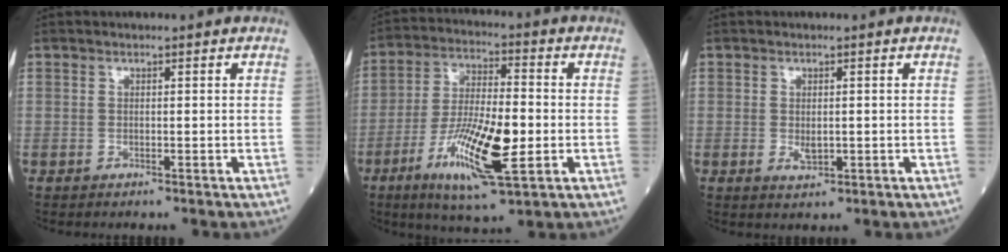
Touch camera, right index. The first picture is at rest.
{"total": 14.6, "force": [-4.1, 3.3, 13.6], "torque": [-0.258, -0.015, -0.071]}
{"total": 2.2, "force": [-0.3, 1.1, 1.8], "torque": [-0.032, -0.005, 0.001]}